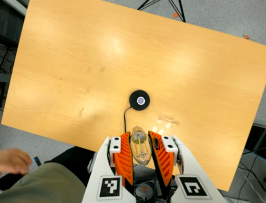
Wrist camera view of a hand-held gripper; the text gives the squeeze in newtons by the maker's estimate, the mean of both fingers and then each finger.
{"total": 19.7, "left": 21.7, "right": 17.7}